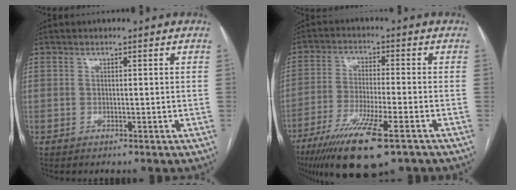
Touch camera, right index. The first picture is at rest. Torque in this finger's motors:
{"motor_torque": [1.54, -0.60, 0.88, 0.21]}